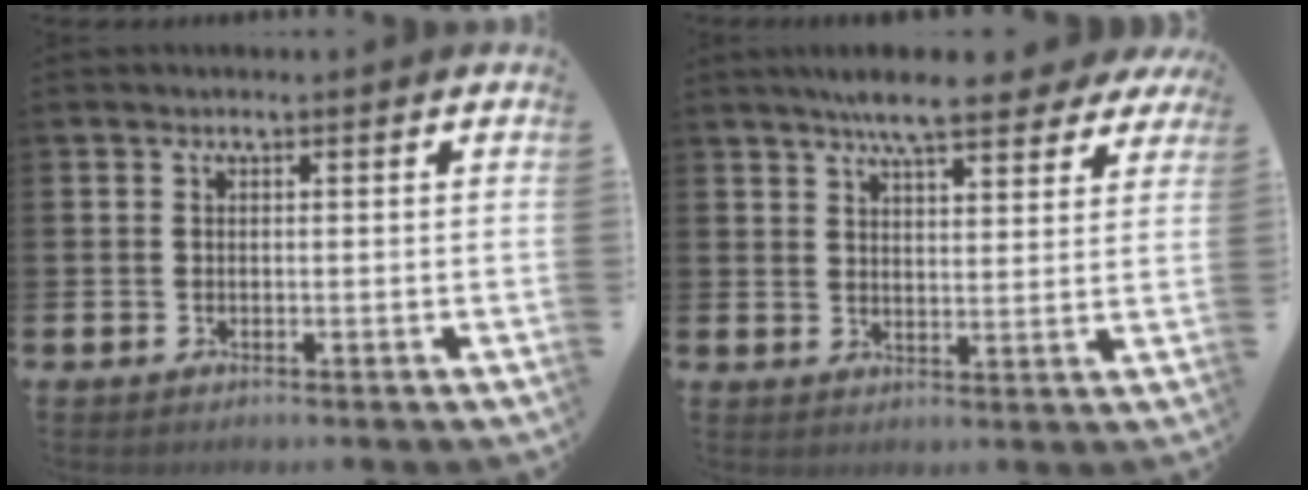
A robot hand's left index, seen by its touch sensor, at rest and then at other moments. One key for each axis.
{"total": 7.8, "fx": 7.0, "fy": 1.4, "fz": 3.1, "tx": -0.063, "ty": -0.028, "tz": 0.123}